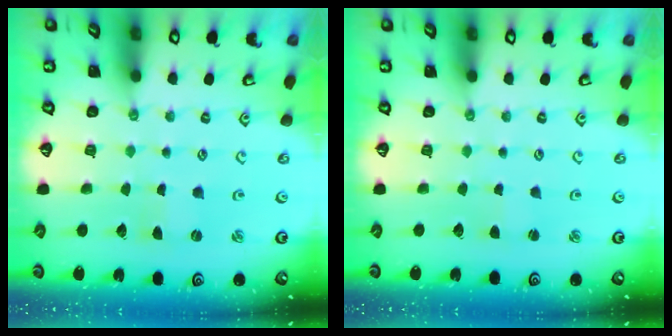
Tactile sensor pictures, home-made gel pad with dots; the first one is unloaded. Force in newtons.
{"total": 1.5, "press": 1.5, "slide": 0.1}